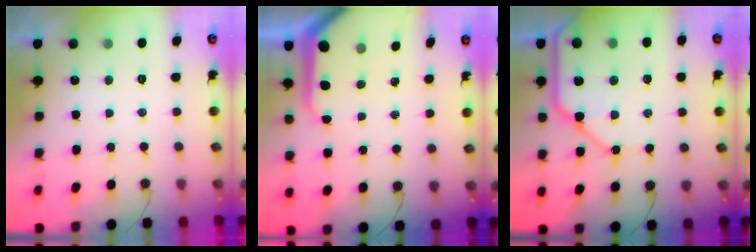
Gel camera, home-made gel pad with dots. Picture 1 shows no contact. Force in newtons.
{"total": 7.9, "press": 7.8, "slide": 0.9}
{"total": 13.2, "press": 13.0, "slide": 1.8}